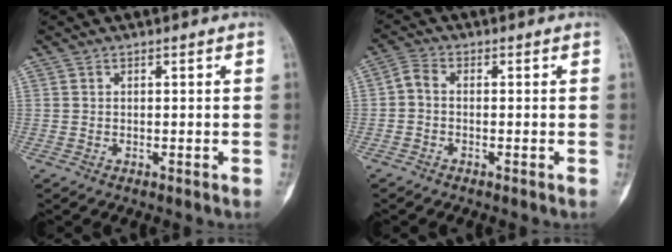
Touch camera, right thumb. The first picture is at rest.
{"total": 2.5, "force": [-0.7, 1.5, 1.9], "torque": [-0.038, 0.008, -0.024]}